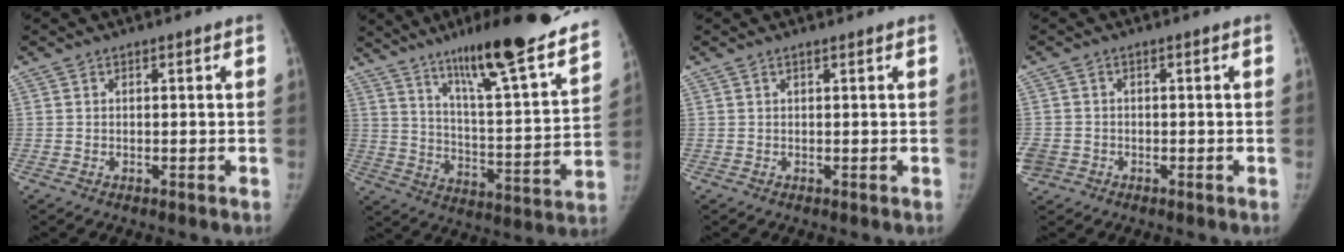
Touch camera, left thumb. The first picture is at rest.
{"total": 26.3, "force": [19.6, 3.3, 17.3], "torque": [-0.240, -0.083, 0.293]}
{"total": 0.6, "force": [0.5, 0.1, 0.4], "torque": [-0.008, 0.000, 0.007]}
{"total": 4.3, "force": [-1.5, 3.8, 1.5], "torque": [-0.040, 0.009, -0.022]}